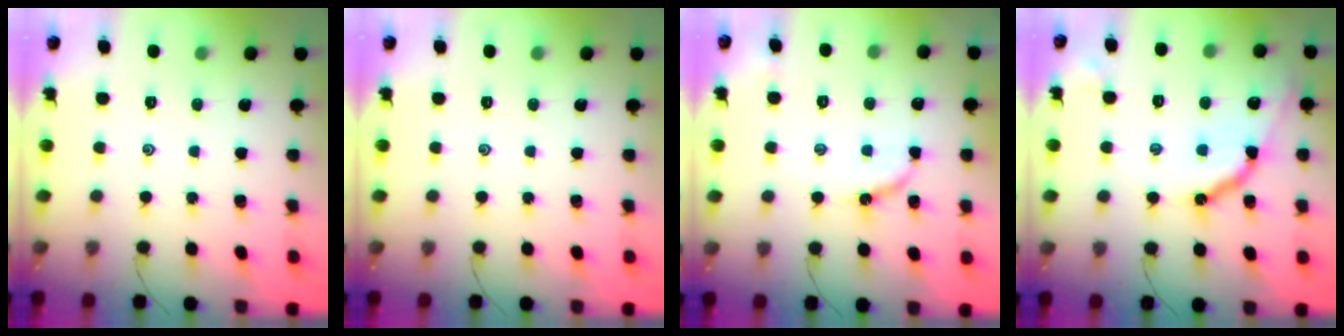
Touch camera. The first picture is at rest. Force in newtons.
{"total": 0.0}
{"total": 7.1, "press": 7.1, "slide": 0.7}
{"total": 11.5, "press": 11.5, "slide": 0.8}